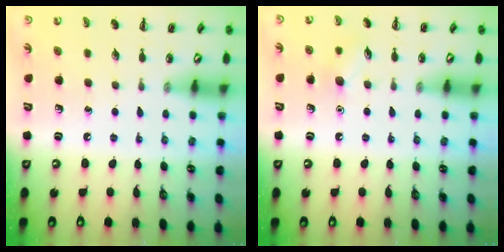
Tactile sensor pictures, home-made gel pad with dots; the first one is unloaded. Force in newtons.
{"total": 7.1, "press": 6.8, "slide": 1.9}